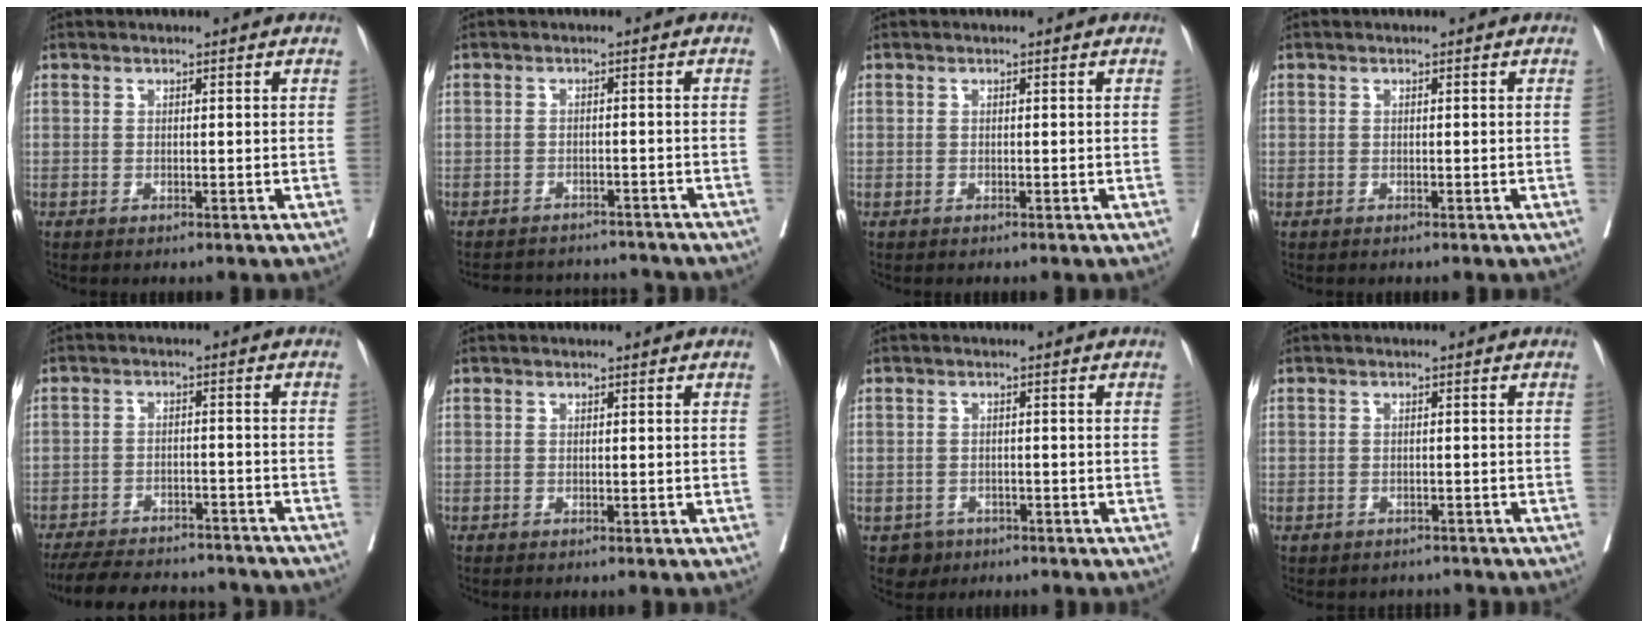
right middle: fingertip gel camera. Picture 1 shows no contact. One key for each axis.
{"total": 10.6, "fx": -9.9, "fy": 3.2, "fz": 2.2, "tx": -0.039, "ty": 0.013, "tz": -0.117}
{"total": 0.0}
{"total": 0.0}
{"total": 18.7, "fx": -16.8, "fy": 4.9, "fz": 6.7, "tx": -0.140, "ty": -0.009, "tz": -0.223}
{"total": 0.0}
{"total": 2.9, "fx": -1.7, "fy": 2.3, "fz": 0.2, "tx": -0.001, "ty": 0.009, "tz": -0.023}
{"total": 2.9, "fx": -2.5, "fy": 1.5, "fz": 0.1, "tx": -0.005, "ty": 0.008, "tz": -0.033}